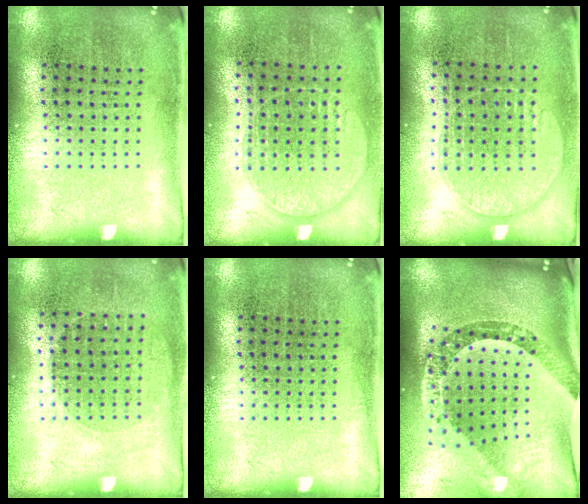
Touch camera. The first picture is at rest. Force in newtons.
{"total": 1.0, "press": 0.9, "slide": 0.4}
{"total": 1.0, "press": 0.9, "slide": 0.4}
{"total": 0.9, "press": 0.8, "slide": 0.4}
{"total": 0.0}
{"total": 3.6, "press": 2.5, "slide": 2.6}